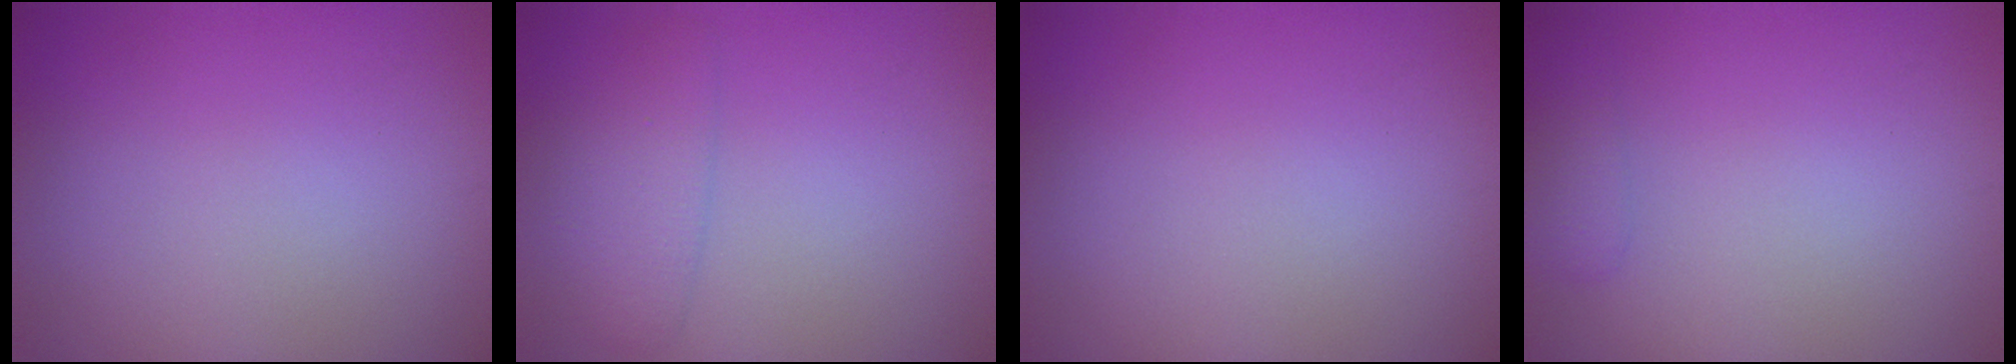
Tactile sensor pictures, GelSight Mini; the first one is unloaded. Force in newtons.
{"total": 2.7, "press": 2.7, "slide": 0.2}
{"total": 0.0}
{"total": 1.5, "press": 1.5, "slide": 0.1}